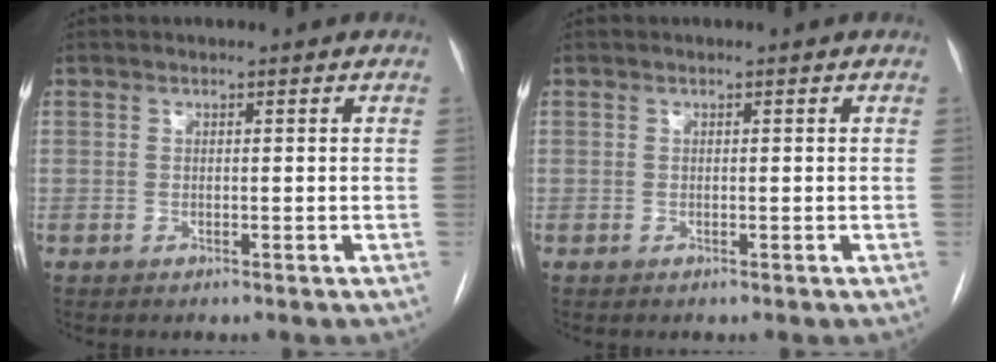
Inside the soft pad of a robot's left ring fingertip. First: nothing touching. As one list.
[{"total": 0.0}]